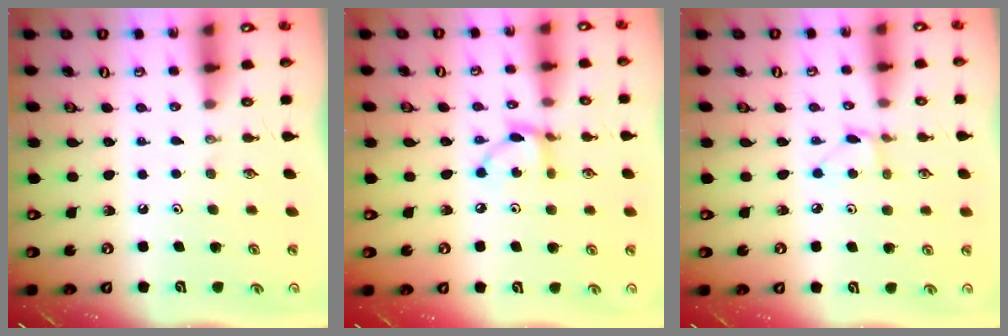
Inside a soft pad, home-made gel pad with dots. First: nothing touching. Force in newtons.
{"total": 7.0, "press": 7.0, "slide": 0.3}
{"total": 3.2, "press": 3.1, "slide": 0.4}